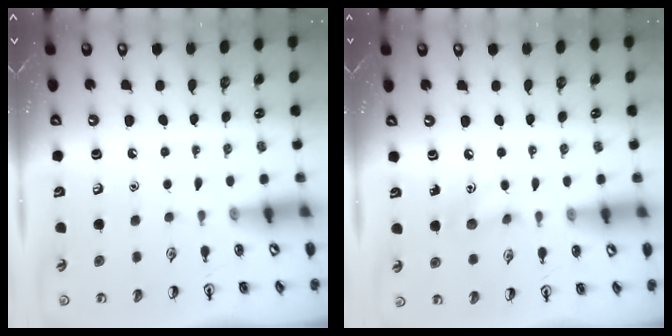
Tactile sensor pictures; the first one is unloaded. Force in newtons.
{"total": 6.1, "press": 5.9, "slide": 1.6}